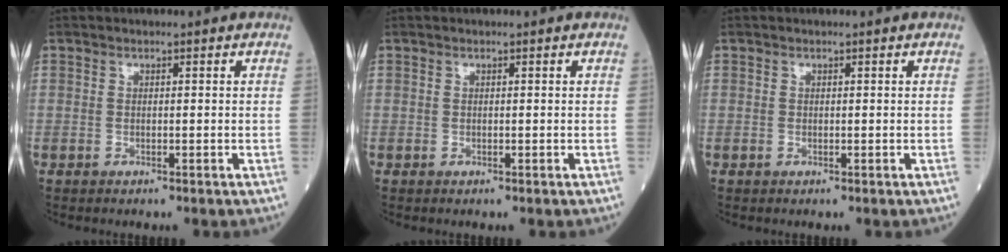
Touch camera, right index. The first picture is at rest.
{"total": 0.0}
{"total": 0.0}